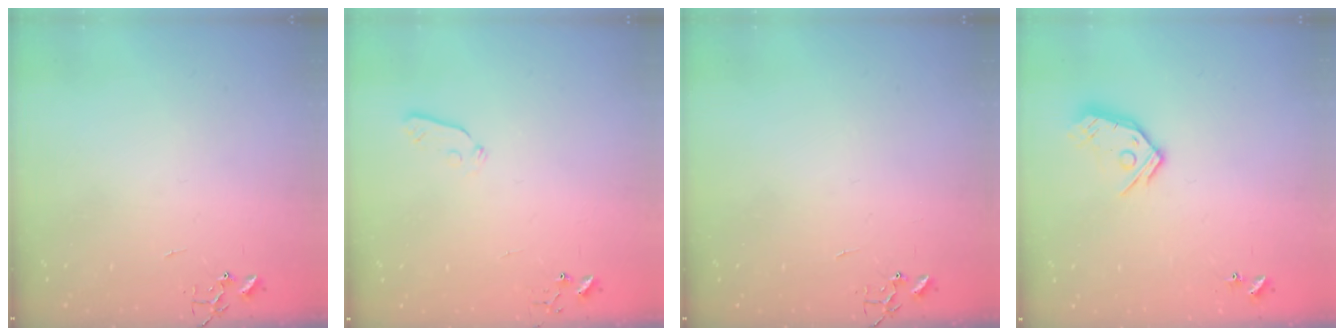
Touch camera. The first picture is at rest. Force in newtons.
{"total": 3.9, "press": 3.8, "slide": 0.8}
{"total": 0.0}
{"total": 11.0, "press": 10.9, "slide": 1.2}